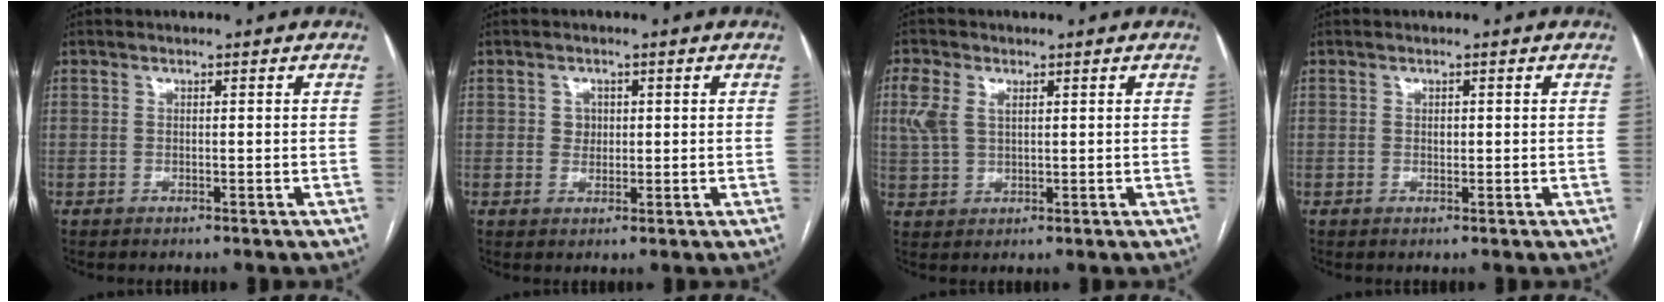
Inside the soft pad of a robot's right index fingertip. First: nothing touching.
{"total": 2.0, "force": [0.4, 1.8, 0.8], "torque": [-0.008, 0.001, 0.006]}
{"total": 5.3, "force": [2.3, 3.2, 3.5], "torque": [-0.106, 0.022, 0.048]}
{"total": 0.7, "force": [0.1, 0.5, 0.5], "torque": [-0.006, 0.001, 0.000]}